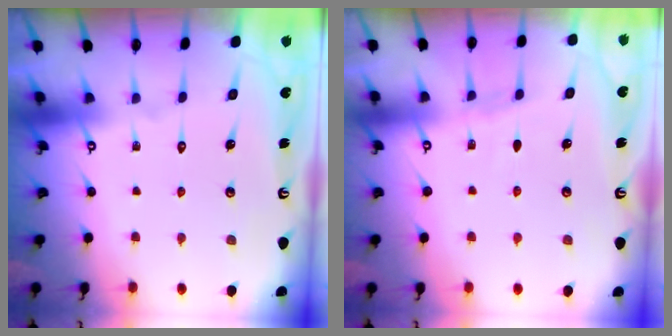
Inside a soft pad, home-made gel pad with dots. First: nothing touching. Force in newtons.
{"total": 3.1, "press": 3.1, "slide": 0.4}